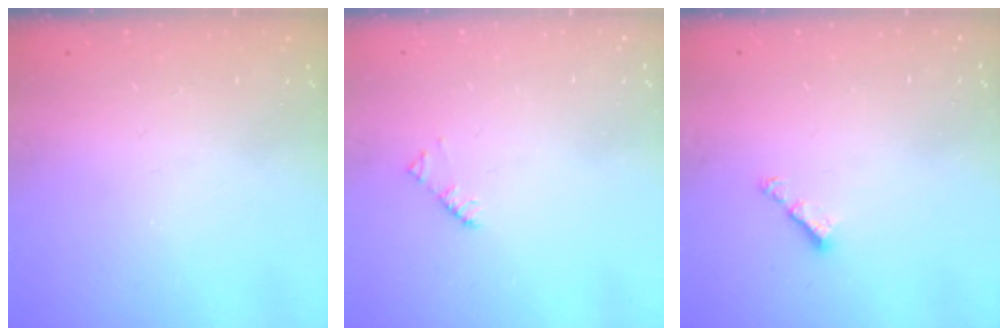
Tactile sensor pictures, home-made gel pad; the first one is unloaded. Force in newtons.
{"total": 1.9, "press": 1.9, "slide": 0.3}
{"total": 2.9, "press": 2.9, "slide": 0.3}